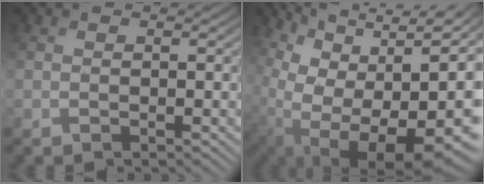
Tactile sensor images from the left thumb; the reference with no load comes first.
{"total": 14.9, "force": [2.0, 9.6, 11.3], "torque": [-0.190, -0.038, 0.086]}